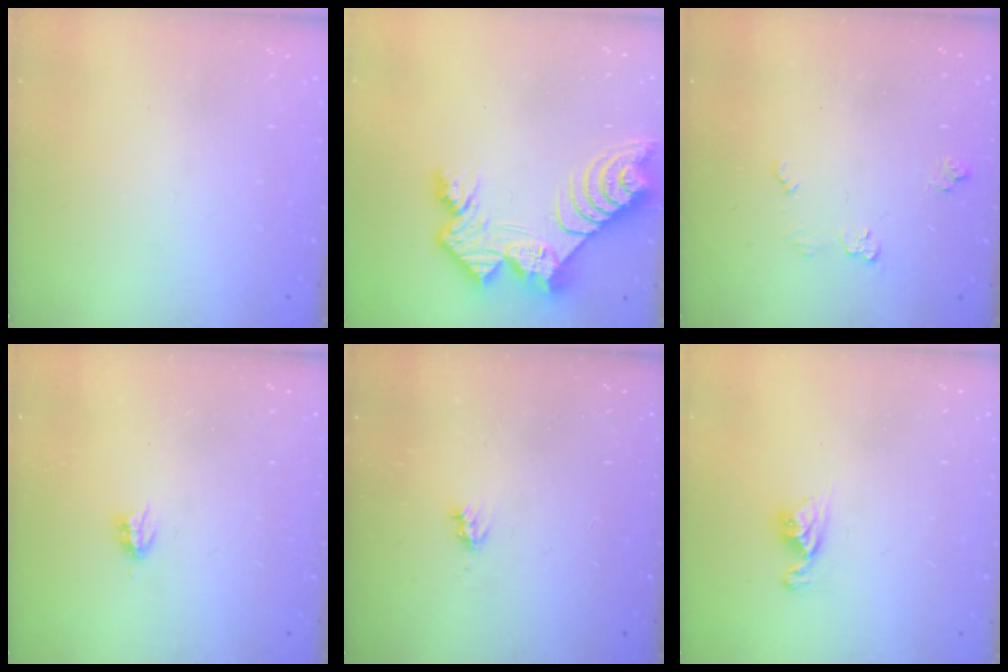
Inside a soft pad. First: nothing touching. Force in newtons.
{"total": 13.9, "press": 13.9, "slide": 1.0}
{"total": 5.9, "press": 5.8, "slide": 0.6}
{"total": 2.9, "press": 2.9, "slide": 0.5}
{"total": 2.6, "press": 2.6, "slide": 0.4}
{"total": 6.9, "press": 6.9, "slide": 0.7}